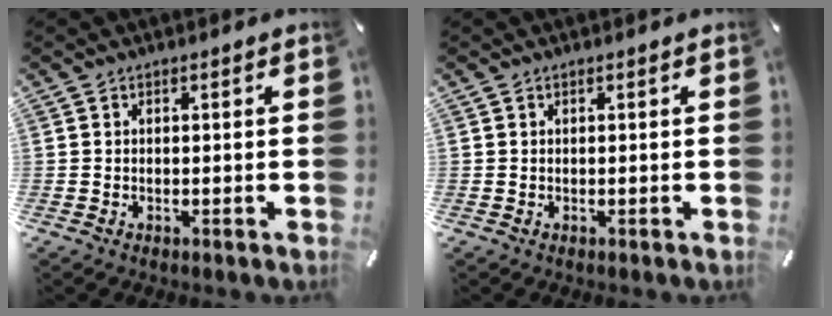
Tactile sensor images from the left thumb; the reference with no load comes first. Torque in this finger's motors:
{"motor_torque": [-0.09, -0.09, 0.04, -0.04, 0.00]}